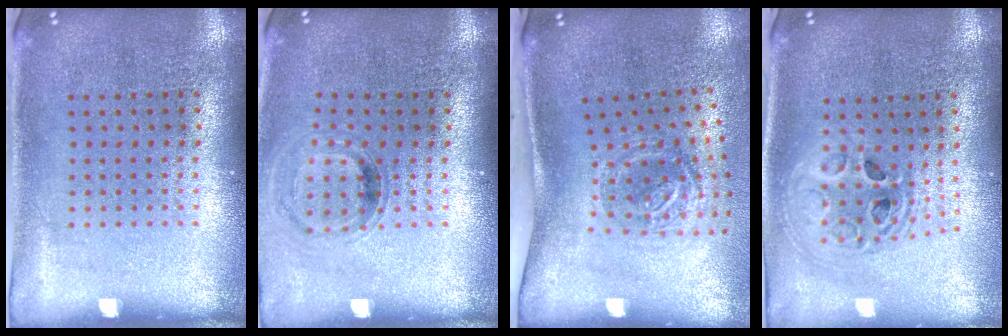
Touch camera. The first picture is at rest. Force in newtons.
{"total": 0.9, "press": 0.9, "slide": 0.1}
{"total": 1.9, "press": 1.2, "slide": 1.5}
{"total": 2.0, "press": 1.6, "slide": 1.2}